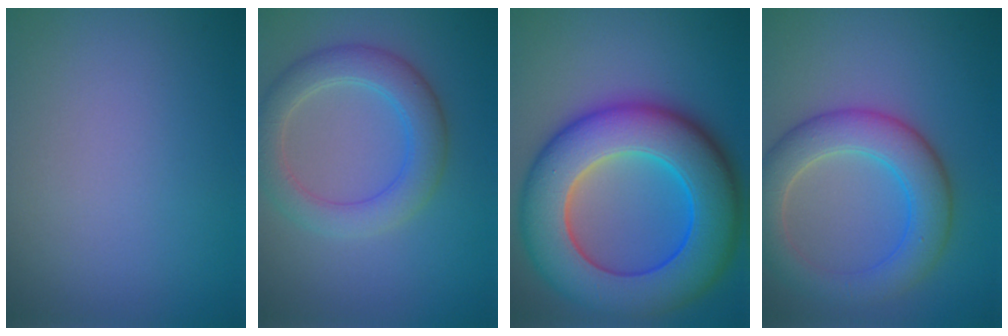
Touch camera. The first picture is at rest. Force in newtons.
{"total": 4.5, "press": 4.5, "slide": 0.2}
{"total": 13.3, "press": 13.3, "slide": 0.4}
{"total": 6.1, "press": 6.1, "slide": 0.2}